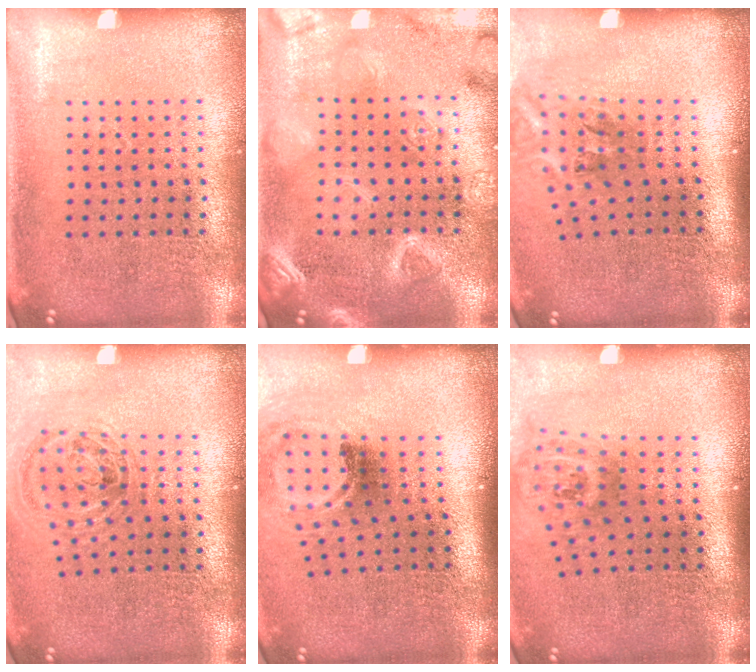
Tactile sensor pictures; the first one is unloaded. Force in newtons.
{"total": 3.1, "press": 3.1, "slide": 0.6}
{"total": 2.3, "press": 1.4, "slide": 1.8}
{"total": 1.2, "press": 1.1, "slide": 0.4}
{"total": 2.0, "press": 1.3, "slide": 1.5}
{"total": 1.9, "press": 1.3, "slide": 1.4}